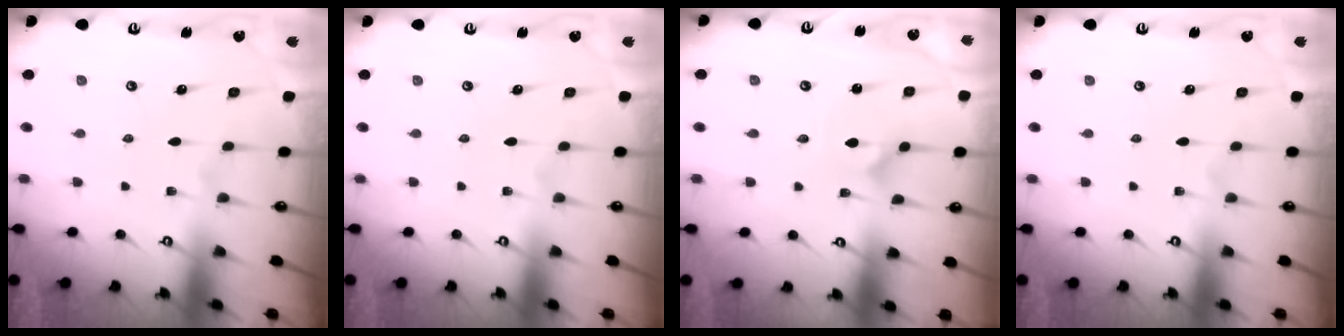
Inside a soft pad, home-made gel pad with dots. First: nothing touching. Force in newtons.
{"total": 0.0}
{"total": 1.9, "press": 1.9, "slide": 0.2}
{"total": 0.0}